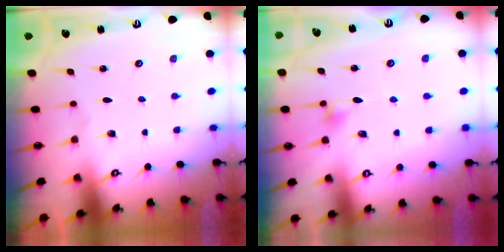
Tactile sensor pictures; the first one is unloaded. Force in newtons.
{"total": 6.2, "press": 6.1, "slide": 1.3}